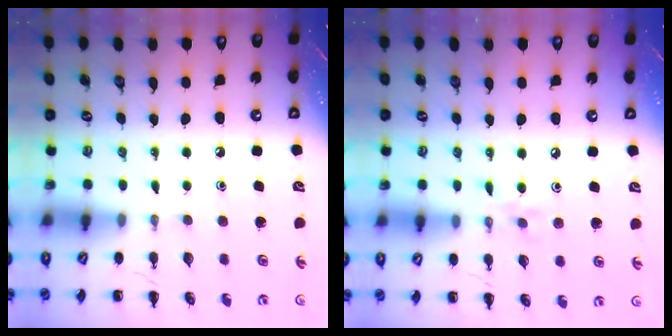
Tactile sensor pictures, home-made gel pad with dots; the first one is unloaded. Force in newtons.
{"total": 6.1, "press": 5.7, "slide": 2.0}